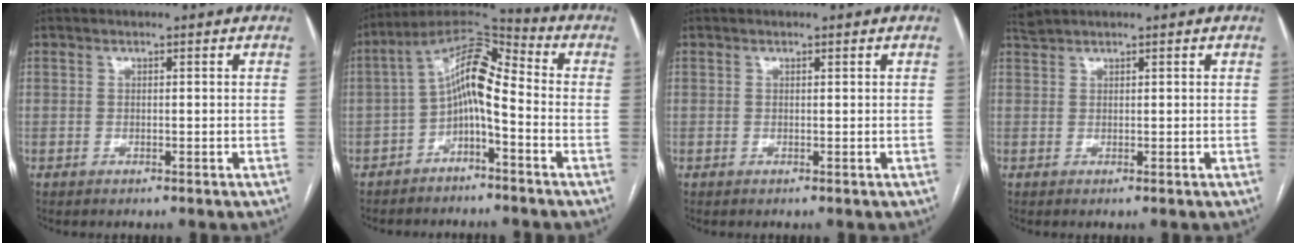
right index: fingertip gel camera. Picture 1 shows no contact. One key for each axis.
{"total": 10.0, "fx": -1.6, "fy": 3.3, "fz": 9.4, "tx": -0.167, "ty": 0.043, "tz": -0.031}
{"total": 0.0}
{"total": 1.4, "fx": 1.3, "fy": -0.3, "fz": 0.3, "tx": -0.009, "ty": 0.013, "tz": 0.030}